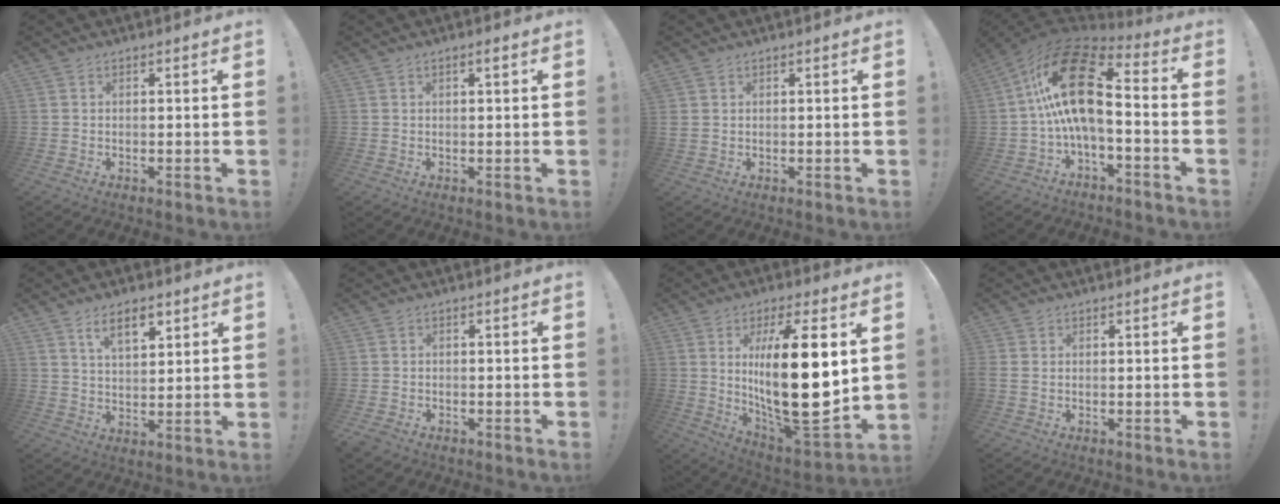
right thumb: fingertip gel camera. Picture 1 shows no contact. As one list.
[{"total": 1.1, "force": [0.5, 0.1, 0.9], "torque": [-0.016, 0.000, 0.007]}, {"total": 1.6, "force": [0.8, 1.3, 0.6], "torque": [-0.011, 0.003, 0.017]}, {"total": 20.2, "force": [2.2, 8.9, 18.0], "torque": [-0.347, -0.003, 0.040]}, {"total": 8.3, "force": [4.8, 3.7, 5.6], "torque": [-0.092, -0.011, 0.085]}, {"total": 1.7, "force": [-1.2, 1.1, 0.5], "torque": [-0.008, 0.005, -0.021]}, {"total": 23.8, "force": [3.8, 7.9, 22.2], "torque": [-0.381, -0.036, 0.059]}, {"total": 1.1, "force": [0.0, 0.8, 0.6], "torque": [-0.016, 0.004, 0.002]}]